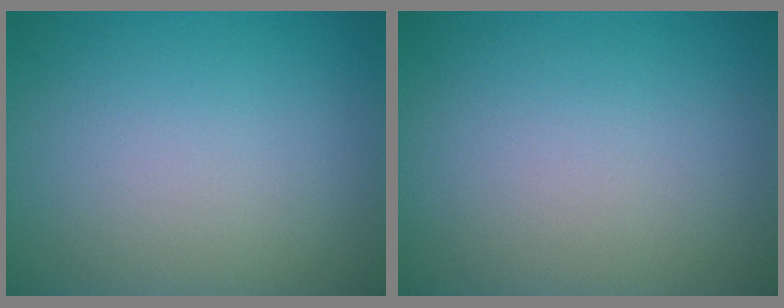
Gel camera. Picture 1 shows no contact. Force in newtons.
{"total": 0.0}